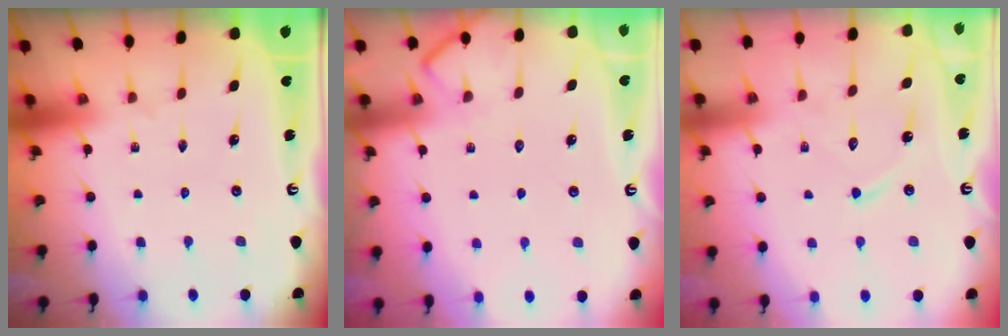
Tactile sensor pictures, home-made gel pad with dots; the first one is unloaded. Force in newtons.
{"total": 6.7, "press": 6.7, "slide": 0.7}
{"total": 9.1, "press": 9.1, "slide": 0.6}